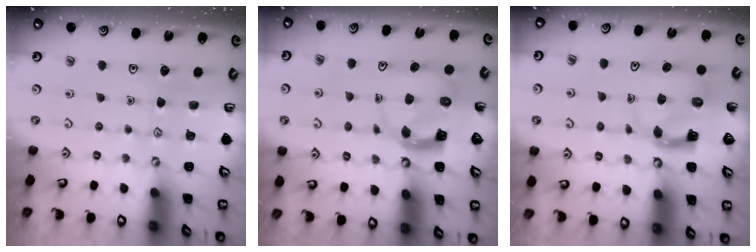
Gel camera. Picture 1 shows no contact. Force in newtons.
{"total": 3.6, "press": 3.6, "slide": 0.6}
{"total": 4.0, "press": 3.9, "slide": 0.7}